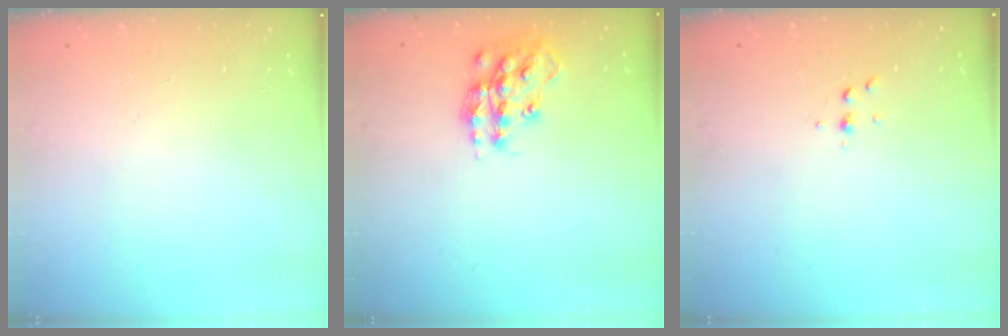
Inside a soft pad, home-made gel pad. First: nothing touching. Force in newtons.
{"total": 14.6, "press": 14.6, "slide": 0.8}
{"total": 2.6, "press": 2.6, "slide": 0.3}